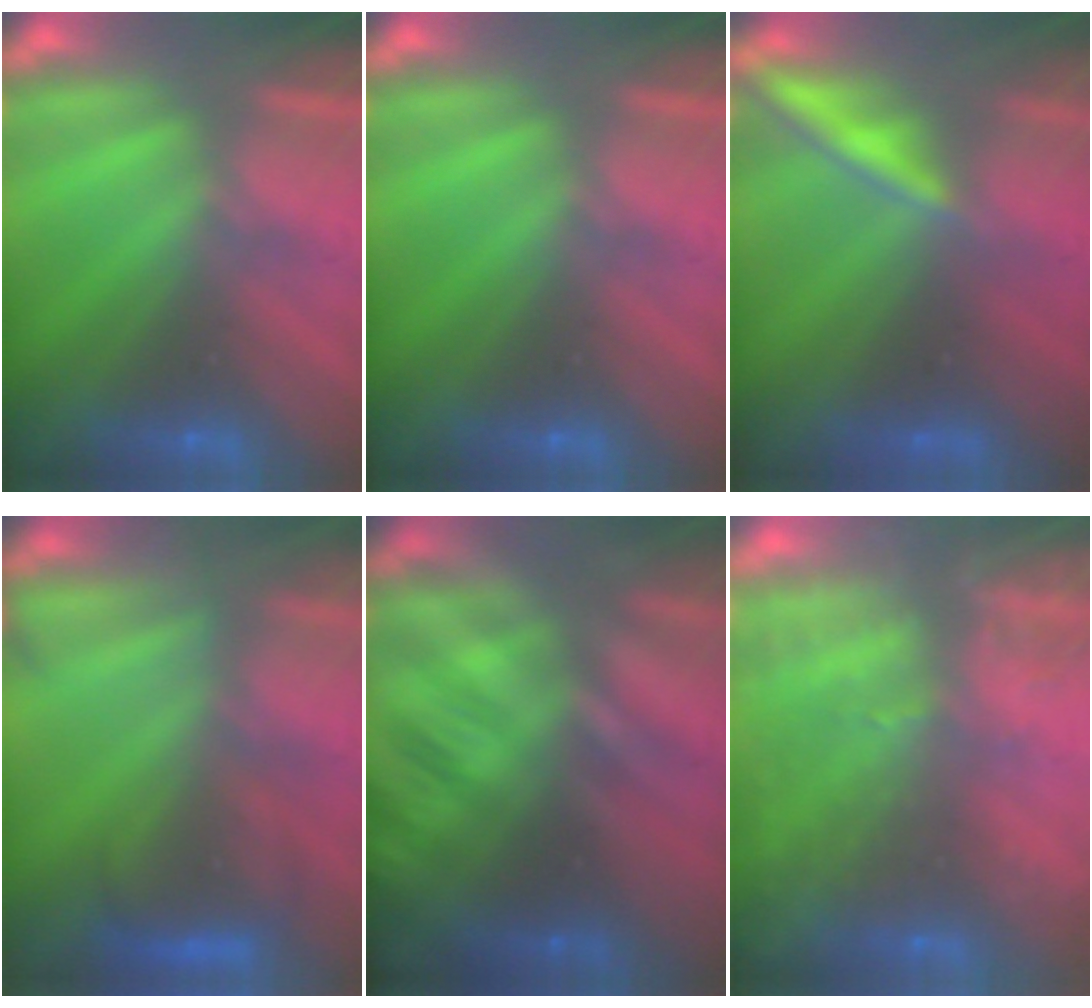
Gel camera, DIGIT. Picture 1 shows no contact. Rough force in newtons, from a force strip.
{"total": 0.0}
{"total": 1.6}
{"total": 11.8}
{"total": 2.9}
{"total": 13.7}